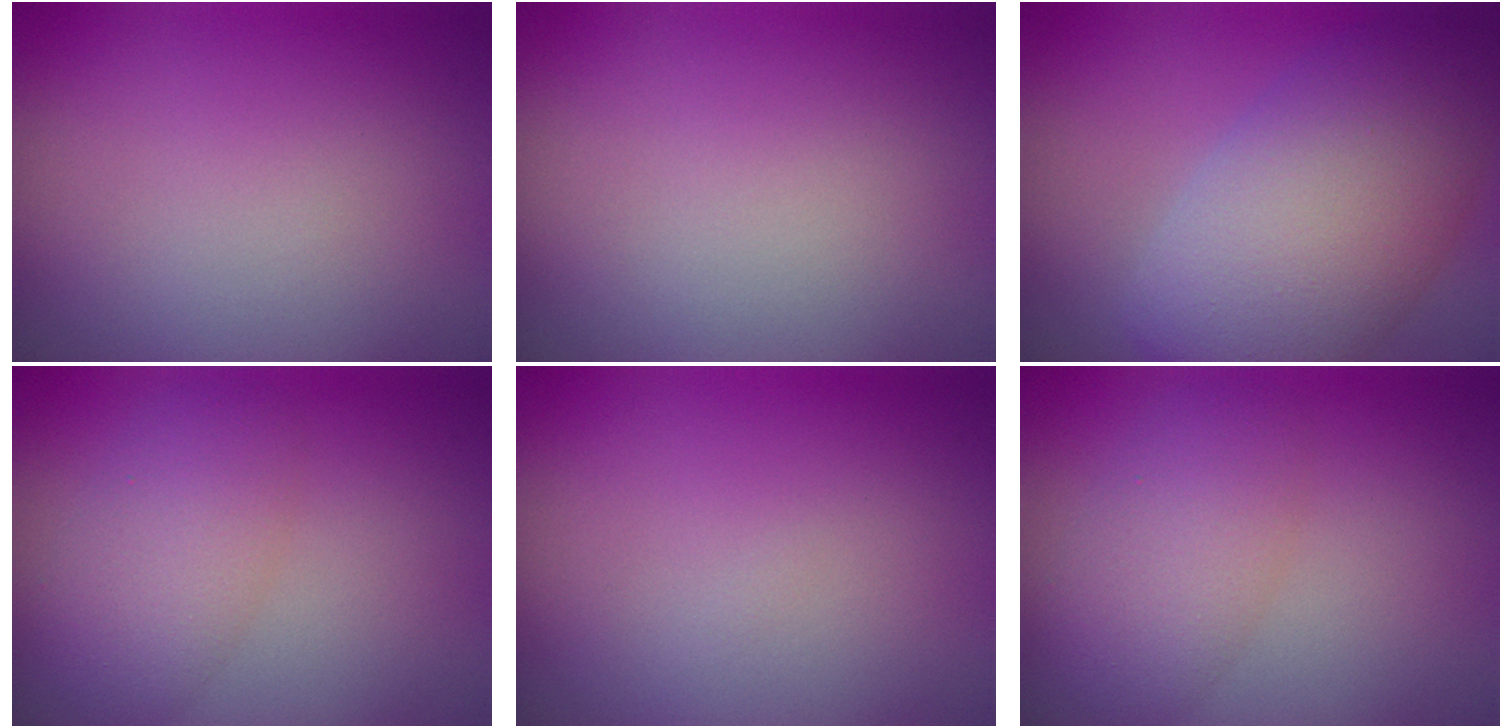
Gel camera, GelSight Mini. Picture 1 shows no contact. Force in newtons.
{"total": 0.0}
{"total": 9.4, "press": 9.4, "slide": 0.5}
{"total": 4.0, "press": 4.0, "slide": 0.1}
{"total": 0.0}
{"total": 4.0, "press": 4.0, "slide": 0.1}